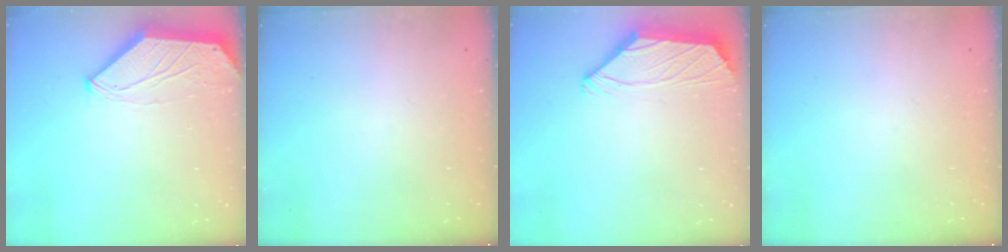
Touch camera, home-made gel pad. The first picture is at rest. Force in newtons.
{"total": 0.0}
{"total": 1.8, "press": 1.6, "slide": 0.7}
{"total": 0.0}